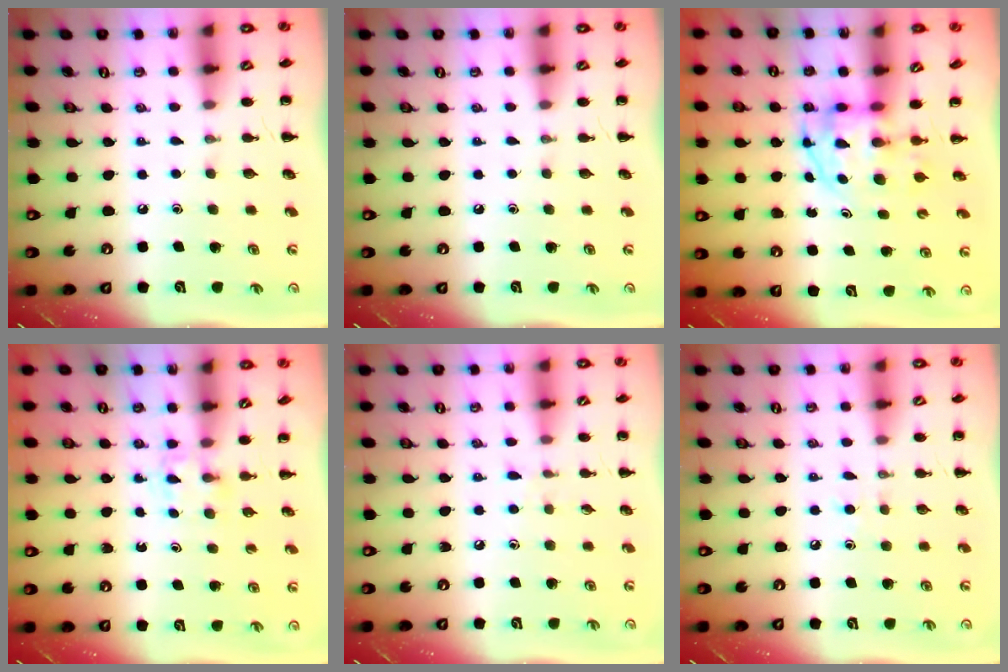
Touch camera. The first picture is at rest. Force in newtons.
{"total": 0.0}
{"total": 3.5, "press": 3.5, "slide": 0.5}
{"total": 2.4, "press": 2.3, "slide": 0.9}
{"total": 5.4, "press": 4.9, "slide": 2.3}
{"total": 3.5, "press": 3.3, "slide": 1.2}